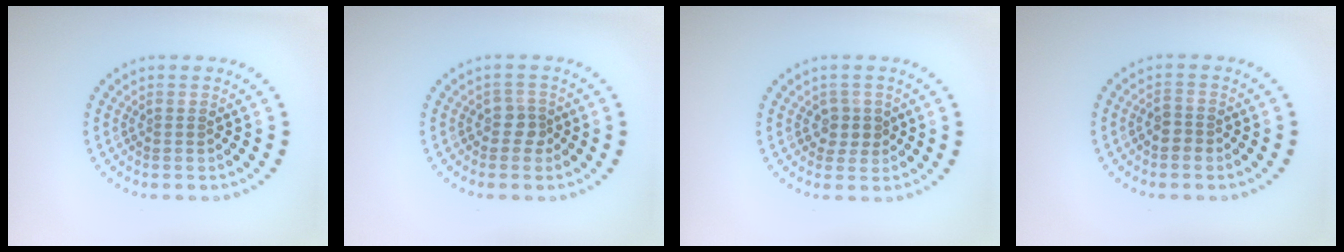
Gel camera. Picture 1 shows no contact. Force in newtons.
{"total": 1.5, "press": 1.2, "slide": 0.9}
{"total": 1.8, "press": 1.4, "slide": 1.1}
{"total": 1.2, "press": 1.0, "slide": 0.6}